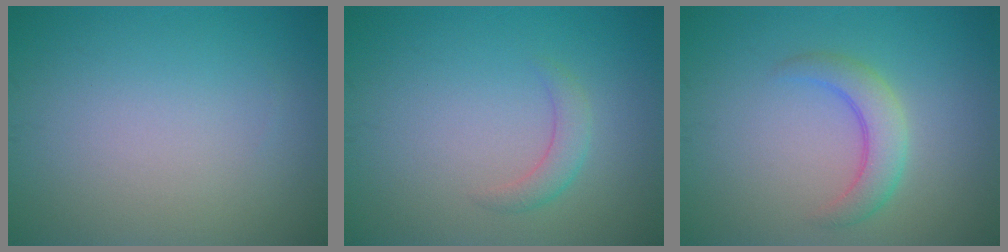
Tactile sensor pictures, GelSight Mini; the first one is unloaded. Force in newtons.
{"total": 1.7, "press": 1.7, "slide": 0.1}
{"total": 3.1, "press": 3.1, "slide": 0.2}